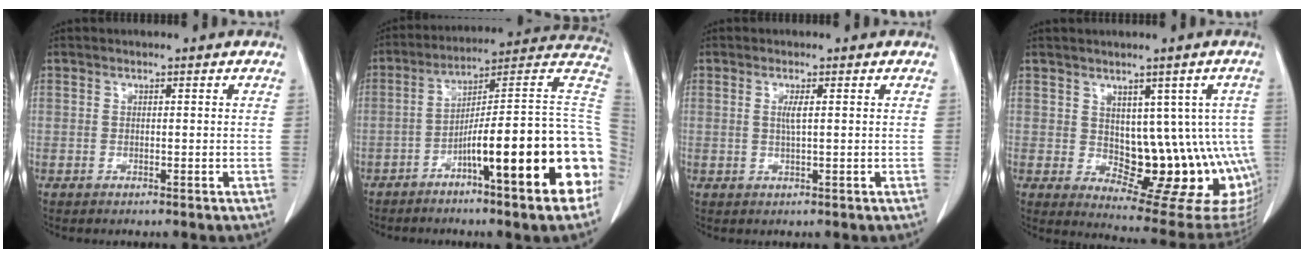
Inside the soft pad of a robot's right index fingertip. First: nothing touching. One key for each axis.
{"total": 21.4, "fx": -7.3, "fy": 0.5, "fz": 20.1, "tx": -0.203, "ty": 0.028, "tz": -0.108}
{"total": 1.7, "fx": 0.3, "fy": -0.1, "fz": 1.7, "tx": -0.037, "ty": 0.000, "tz": 0.005}
{"total": 14.7, "fx": -0.9, "fy": 7.0, "fz": 12.9, "tx": -0.115, "ty": 0.011, "tz": 0.011}